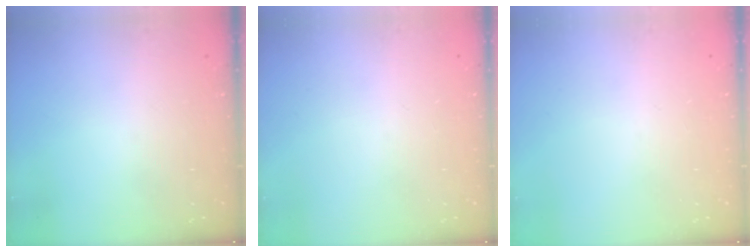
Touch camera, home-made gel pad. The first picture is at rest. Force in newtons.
{"total": 0.0}
{"total": 0.0}